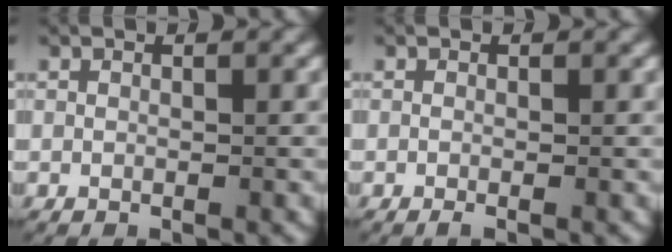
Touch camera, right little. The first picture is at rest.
{"total": 0.7, "force": [-0.5, 0.1, 0.5], "torque": [-0.009, -0.003, -0.007]}